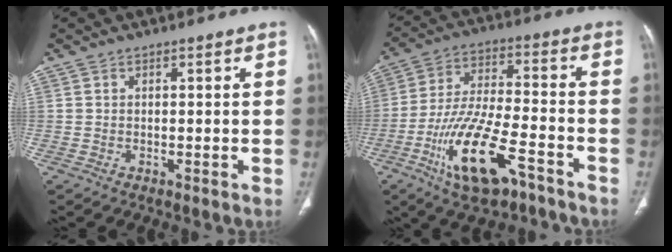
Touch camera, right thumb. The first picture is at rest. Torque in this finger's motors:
{"motor_torque": [0.59, 0.54, 1.57, -1.19, 0.49]}